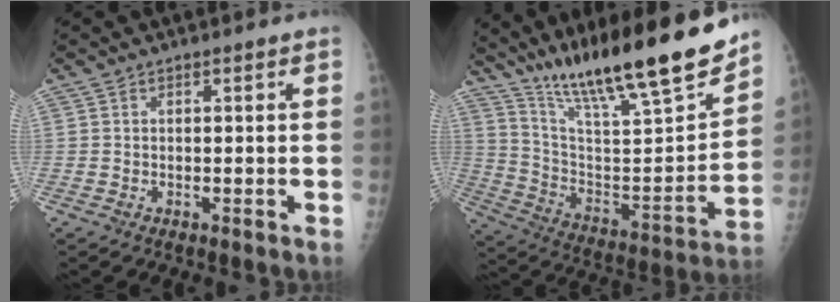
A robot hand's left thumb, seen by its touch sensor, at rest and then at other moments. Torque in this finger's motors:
{"motor_torque": [1.66, 1.55, 1.39, -1.38, 0.12]}